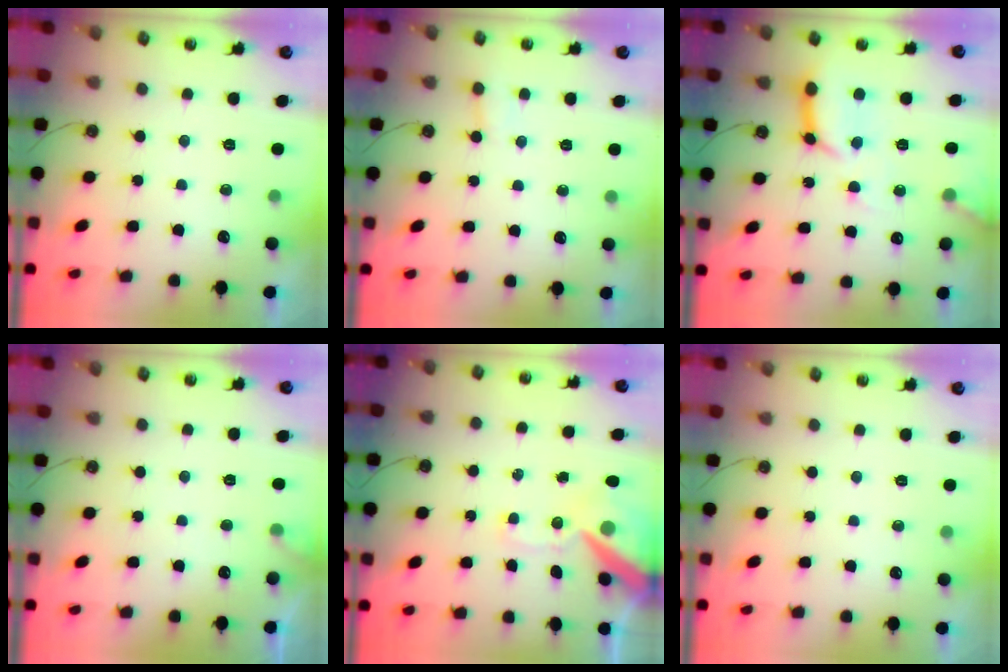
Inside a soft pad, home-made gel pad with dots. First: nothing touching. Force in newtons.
{"total": 3.9, "press": 3.9, "slide": 0.4}
{"total": 12.4, "press": 12.4, "slide": 0.8}
{"total": 4.0, "press": 3.9, "slide": 0.3}
{"total": 13.9, "press": 13.7, "slide": 2.2}
{"total": 0.0}